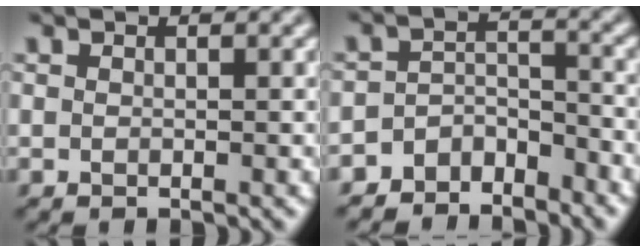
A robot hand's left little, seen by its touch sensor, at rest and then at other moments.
{"total": 4.1, "force": [-3.8, 1.6, 0.3], "torque": [0.007, 0.008, -0.068]}